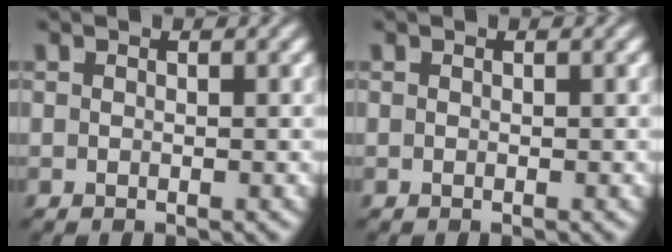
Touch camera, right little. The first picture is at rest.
{"total": 0.0}